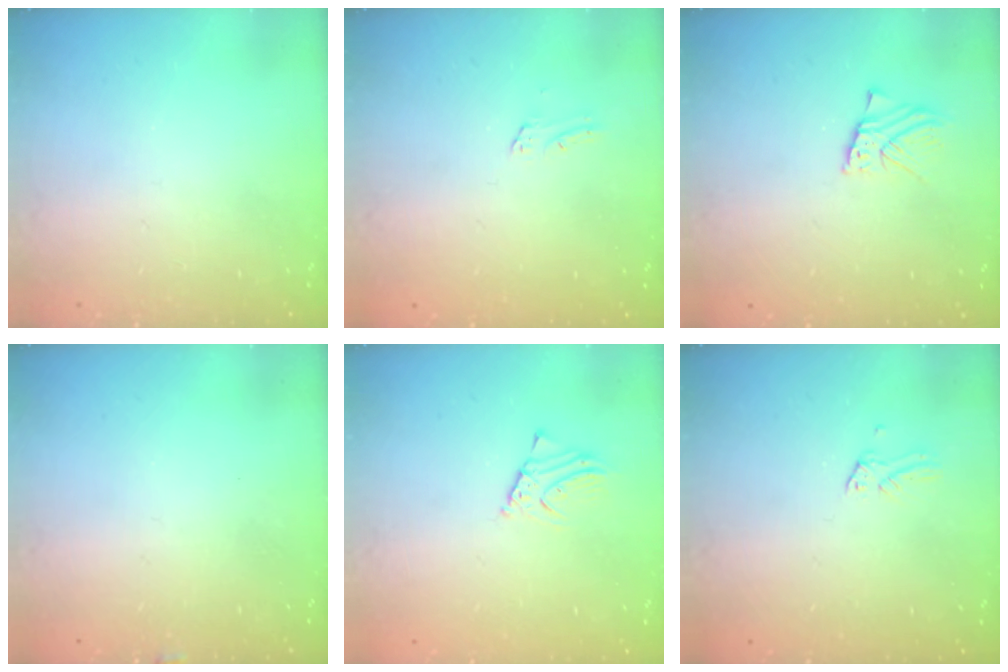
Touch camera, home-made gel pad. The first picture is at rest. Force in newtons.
{"total": 1.4, "press": 1.4, "slide": 0.1}
{"total": 3.1, "press": 3.1, "slide": 0.2}
{"total": 3.1, "press": 3.1, "slide": 0.3}
{"total": 2.4, "press": 2.4, "slide": 0.1}
{"total": 0.0}